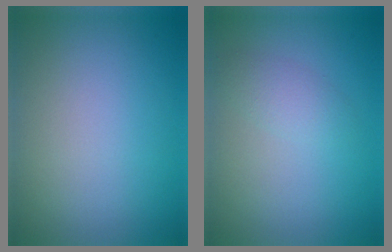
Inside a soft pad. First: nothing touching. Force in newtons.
{"total": 1.7, "press": 1.7, "slide": 0.0}